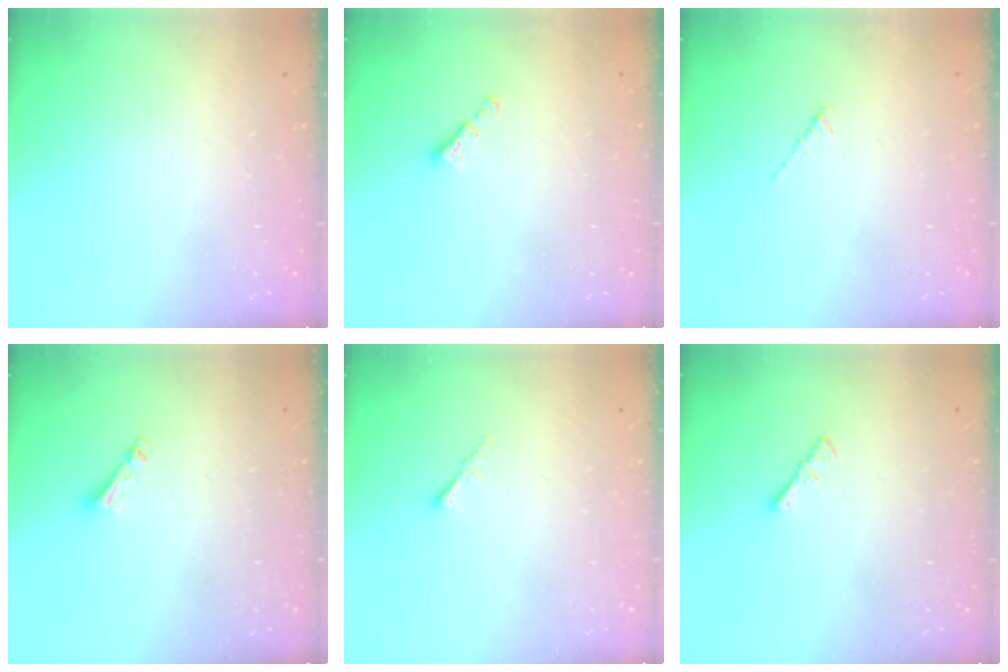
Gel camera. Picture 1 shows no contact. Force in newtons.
{"total": 2.3, "press": 2.3, "slide": 0.4}
{"total": 1.2, "press": 1.1, "slide": 0.4}
{"total": 2.4, "press": 2.4, "slide": 0.4}
{"total": 1.2, "press": 1.1, "slide": 0.4}
{"total": 1.3, "press": 1.2, "slide": 0.4}